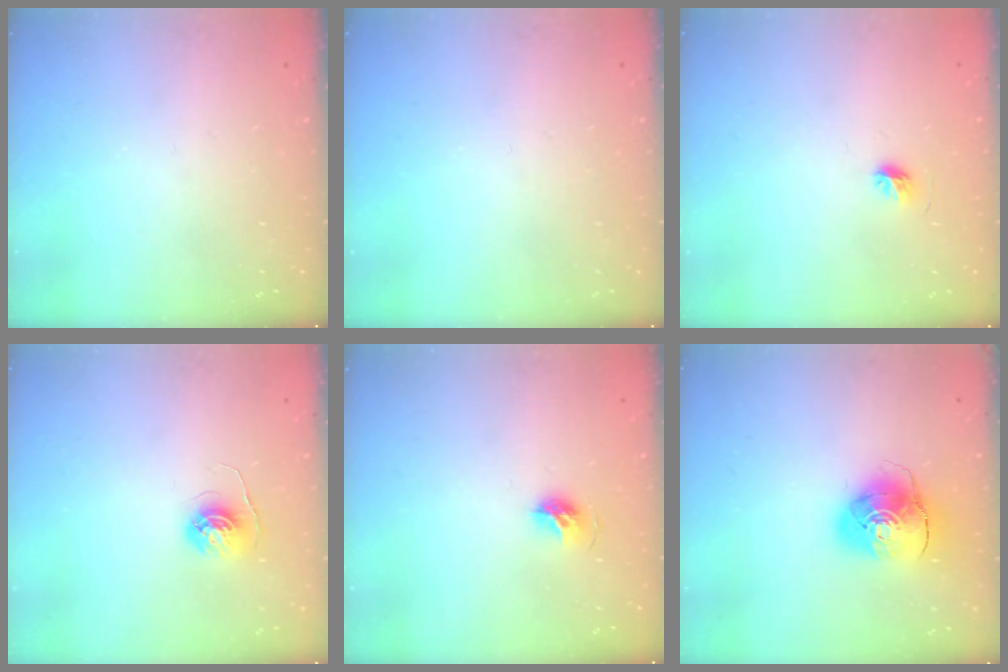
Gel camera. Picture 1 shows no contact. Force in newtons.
{"total": 0.0}
{"total": 4.2, "press": 3.9, "slide": 1.4}
{"total": 5.6, "press": 5.5, "slide": 0.4}
{"total": 6.7, "press": 6.7, "slide": 0.9}
{"total": 9.9, "press": 9.8, "slide": 1.4}